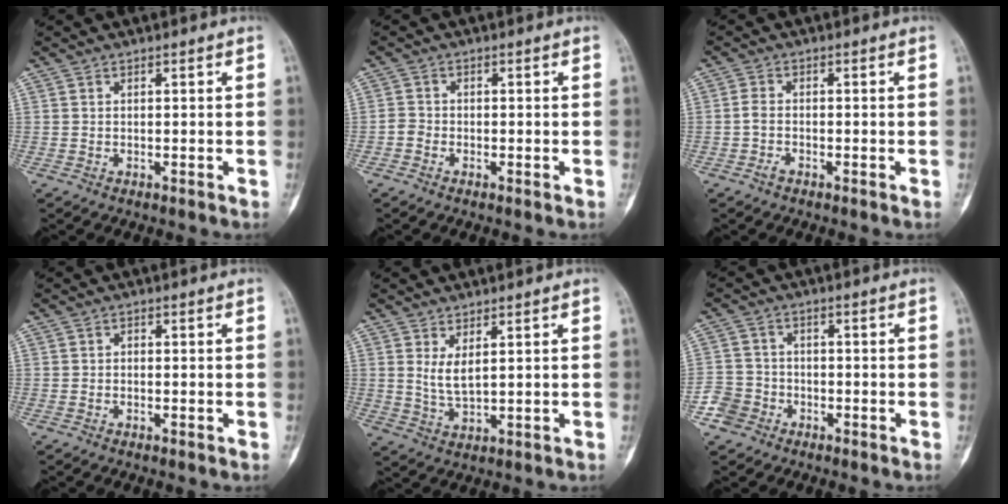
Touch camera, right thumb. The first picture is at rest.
{"total": 1.3, "force": [-0.7, 1.1, 0.3], "torque": [-0.004, 0.006, -0.022]}
{"total": 2.0, "force": [-1.1, 1.1, 1.2], "torque": [-0.025, 0.011, -0.024]}
{"total": 0.7, "force": [-0.2, 0.4, 0.5], "torque": [-0.003, 0.000, -0.007]}
{"total": 3.9, "force": [1.5, 1.4, 3.3], "torque": [-0.061, -0.019, 0.038]}
{"total": 4.7, "force": [-2.7, 3.9, 0.3], "torque": [0.017, 0.021, -0.056]}